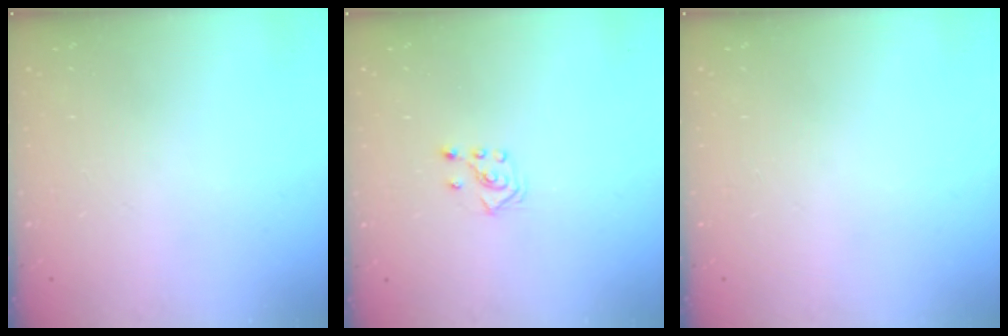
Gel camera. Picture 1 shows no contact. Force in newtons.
{"total": 3.5, "press": 3.4, "slide": 0.9}
{"total": 0.0}